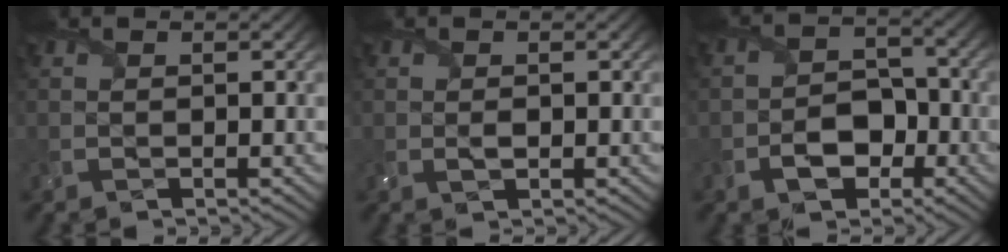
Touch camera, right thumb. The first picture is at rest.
{"total": 1.1, "force": [-0.1, 0.7, 0.8], "torque": [-0.018, -0.005, -0.001]}
{"total": 5.2, "force": [-2.4, 3.5, 3.0], "torque": [-0.042, -0.002, -0.049]}